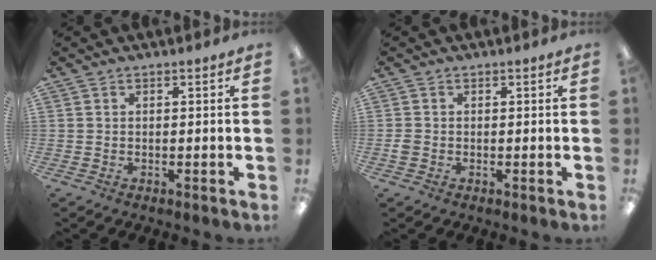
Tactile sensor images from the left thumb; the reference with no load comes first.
{"total": 1.4, "force": [-0.4, 1.2, 0.7], "torque": [-0.011, 0.003, -0.007]}